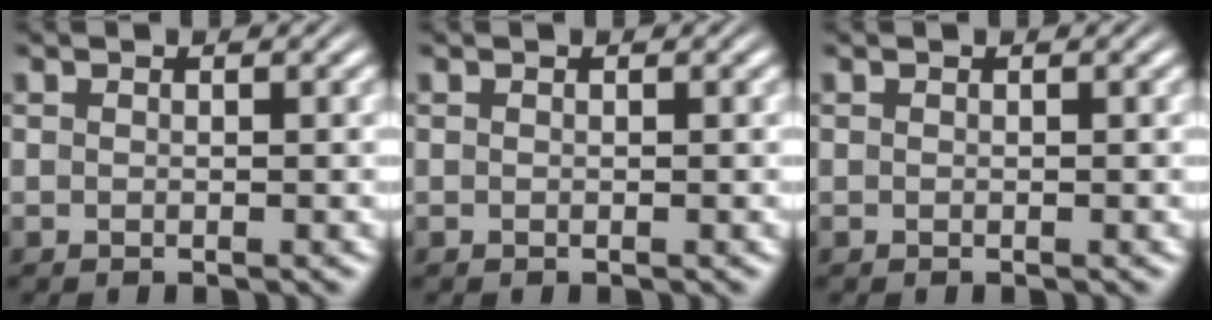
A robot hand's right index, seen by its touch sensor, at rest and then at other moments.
{"total": 0.0}
{"total": 0.0}